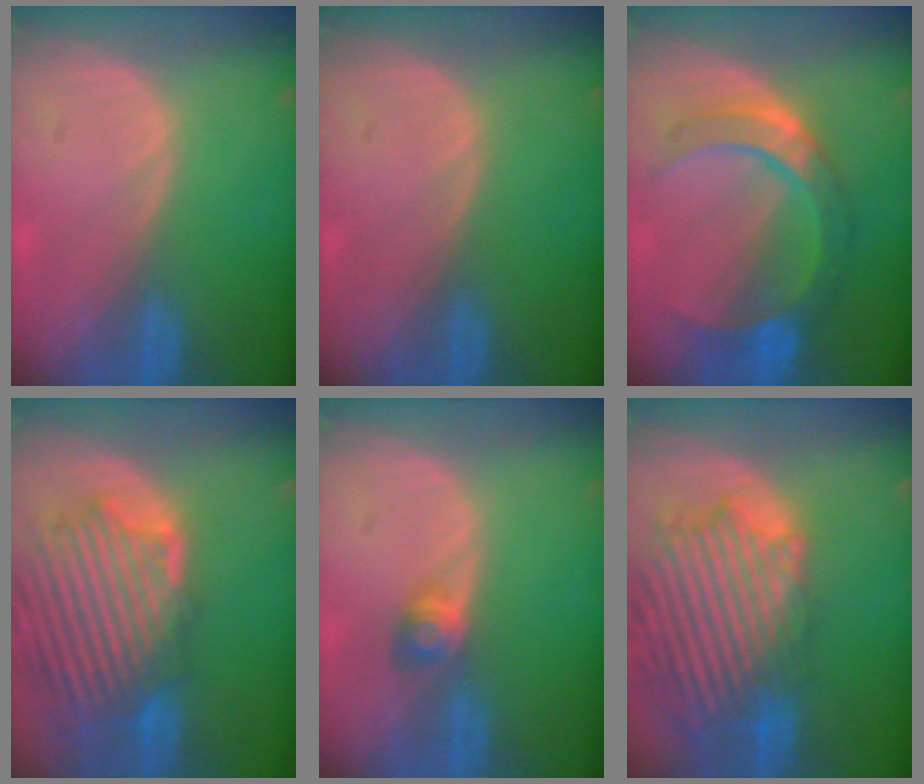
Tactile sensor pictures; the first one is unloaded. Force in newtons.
{"total": 0.0}
{"total": 7.9, "press": 7.9, "slide": 0.3}
{"total": 12.7, "press": 11.5, "slide": 5.3}
{"total": 2.8, "press": 2.5, "slide": 1.1}
{"total": 14.5, "press": 12.3, "slide": 7.6}